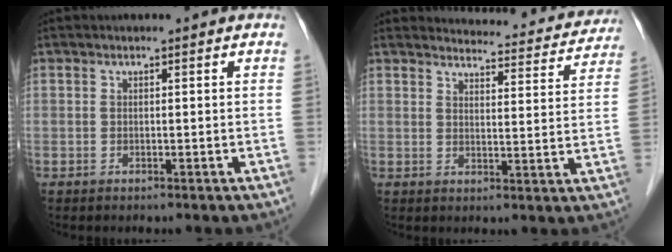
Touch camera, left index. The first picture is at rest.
{"total": 14.2, "force": [13.9, 2.4, 1.7], "torque": [0.002, -0.035, 0.141]}